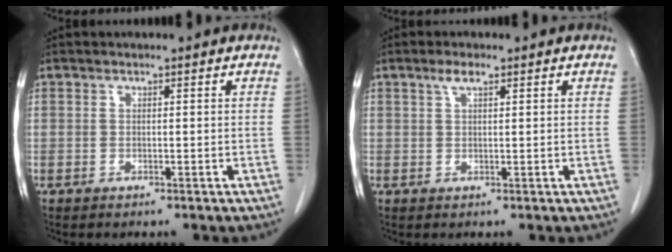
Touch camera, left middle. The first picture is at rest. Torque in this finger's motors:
{"motor_torque": [0.35, -0.31, -0.06, 0.01]}